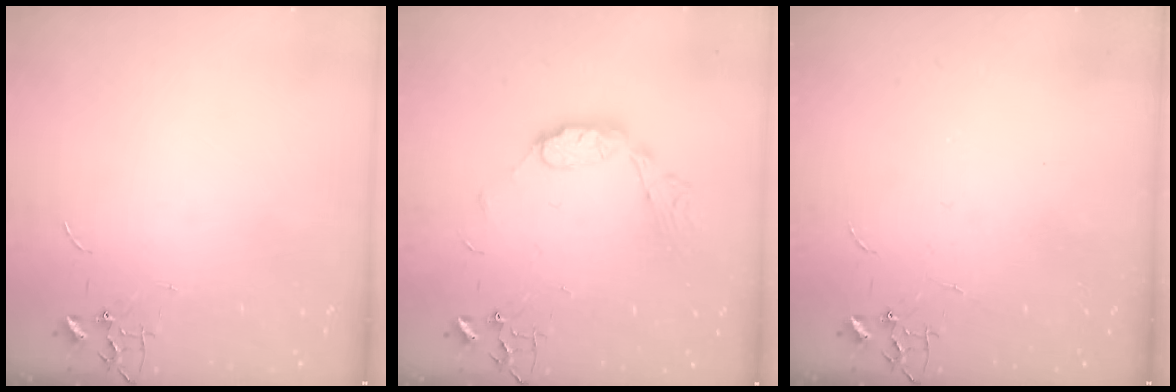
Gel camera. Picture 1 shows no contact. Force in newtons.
{"total": 8.7, "press": 8.7, "slide": 0.1}
{"total": 0.0}